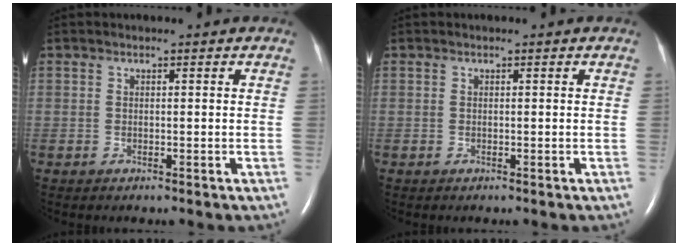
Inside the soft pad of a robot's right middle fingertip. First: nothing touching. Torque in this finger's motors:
{"motor_torque": [0.00, 0.00, 0.00, 0.00]}